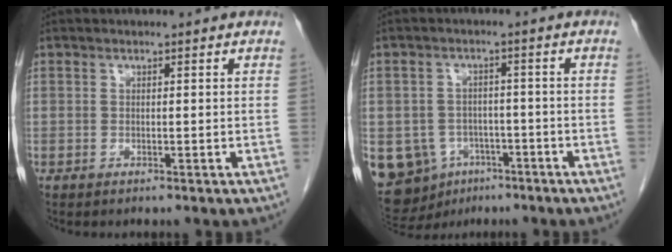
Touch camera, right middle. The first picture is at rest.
{"total": 13.7, "force": [-5.8, 11.4, 4.9], "torque": [-0.130, 0.012, -0.076]}